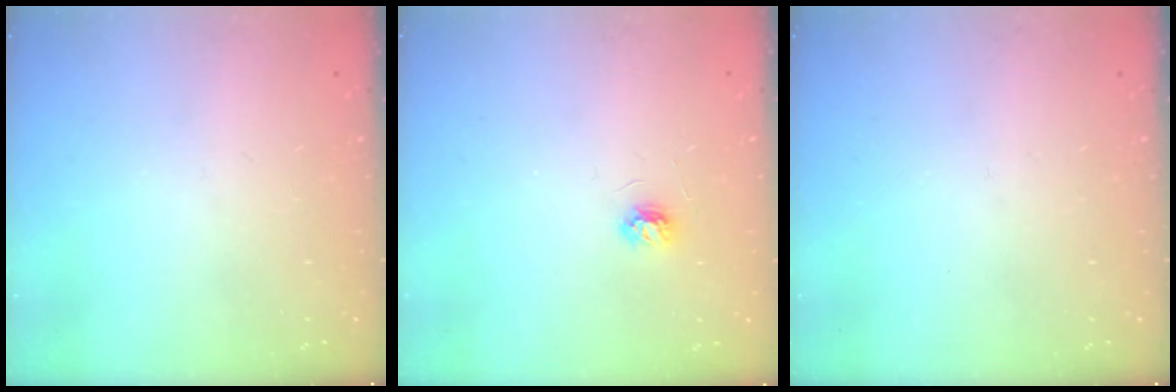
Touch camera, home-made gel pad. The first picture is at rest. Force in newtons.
{"total": 3.3, "press": 3.3, "slide": 0.4}
{"total": 0.0}